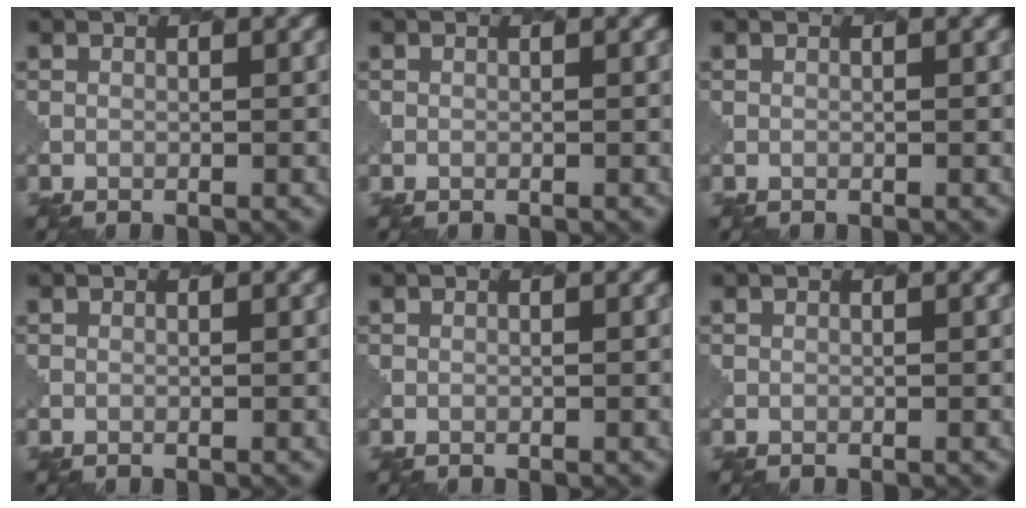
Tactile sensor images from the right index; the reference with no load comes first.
{"total": 0.0}
{"total": 0.0}
{"total": 0.0}
{"total": 0.0}
{"total": 0.0}